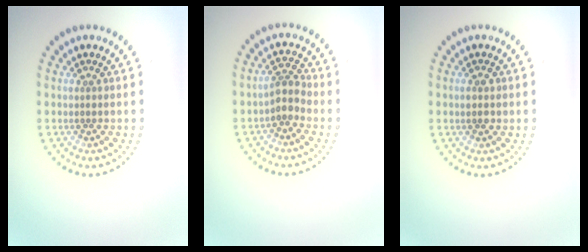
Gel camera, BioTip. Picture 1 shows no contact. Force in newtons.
{"total": 2.2, "press": 1.7, "slide": 1.3}
{"total": 1.7, "press": 1.7, "slide": 0.1}